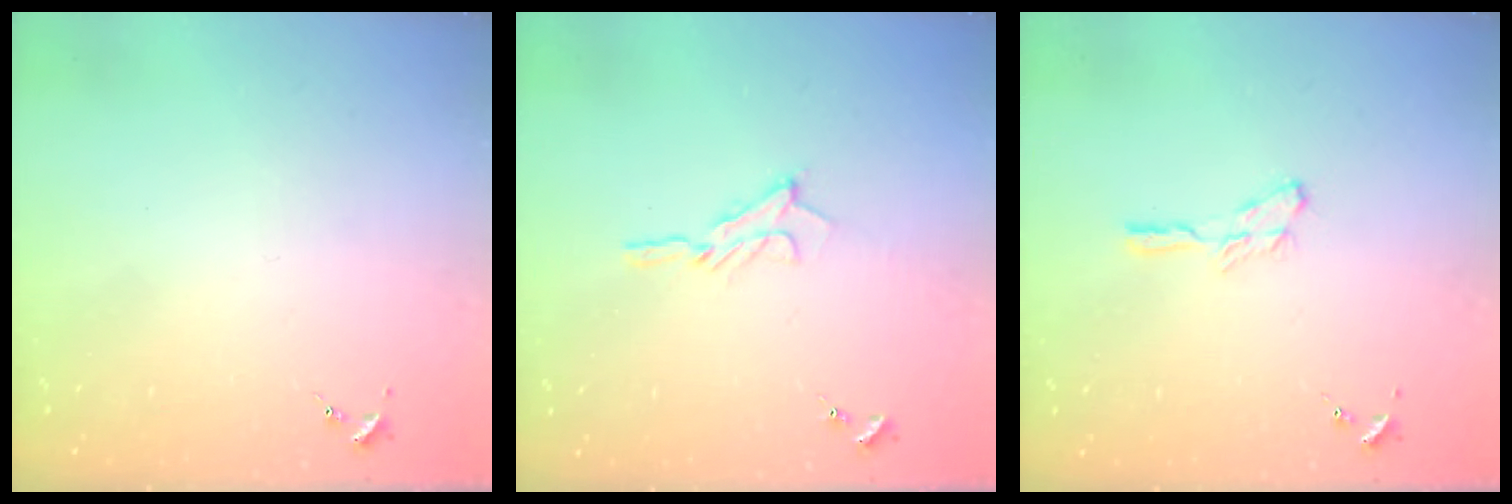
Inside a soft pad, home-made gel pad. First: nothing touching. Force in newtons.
{"total": 8.2, "press": 8.2, "slide": 0.6}
{"total": 4.7, "press": 4.7, "slide": 0.7}